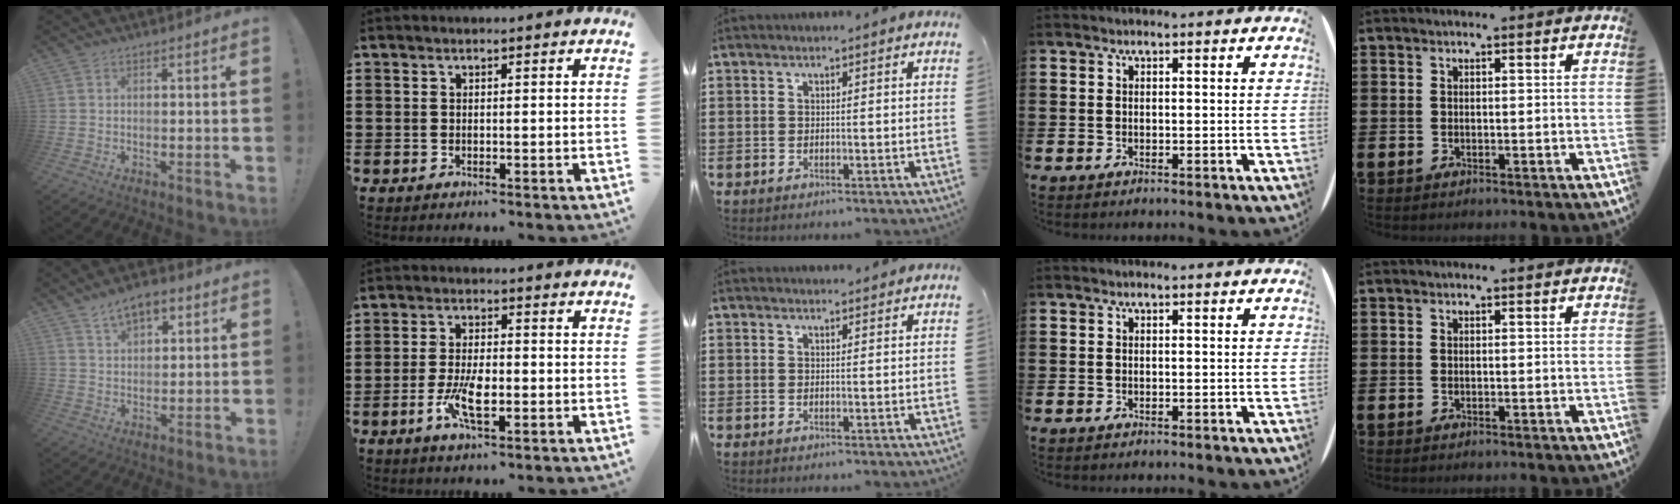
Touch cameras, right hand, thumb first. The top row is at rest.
{"thumb": {"total": 7.5, "force": [4.4, 4.3, 4.4], "torque": [-0.064, -0.013, 0.079]}, "index": {"total": 6.4, "force": [-2.0, 2.3, 5.6], "torque": [-0.119, -0.005, -0.039]}, "middle": {"total": 1.2, "force": [1.2, 0.0, 0.1], "torque": [0.004, -0.003, 0.021]}}